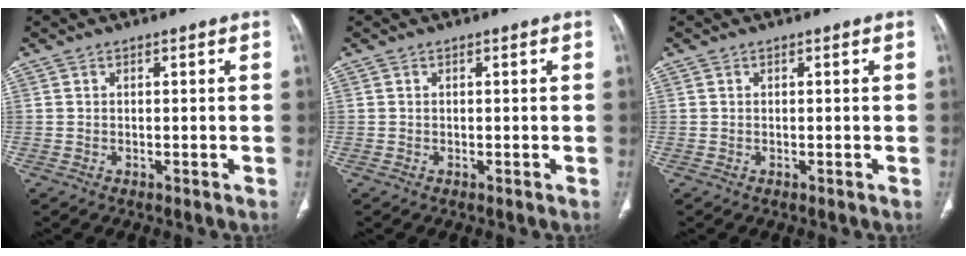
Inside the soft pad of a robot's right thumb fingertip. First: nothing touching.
{"total": 0.0}
{"total": 0.0}